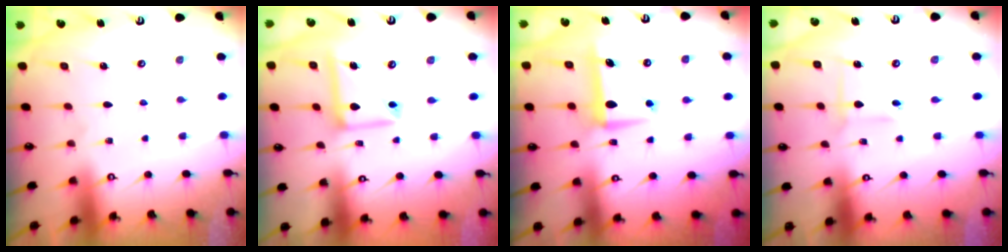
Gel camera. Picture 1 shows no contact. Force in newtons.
{"total": 13.0, "press": 12.9, "slide": 1.3}
{"total": 8.8, "press": 8.8, "slide": 0.4}
{"total": 4.1, "press": 4.1, "slide": 0.3}